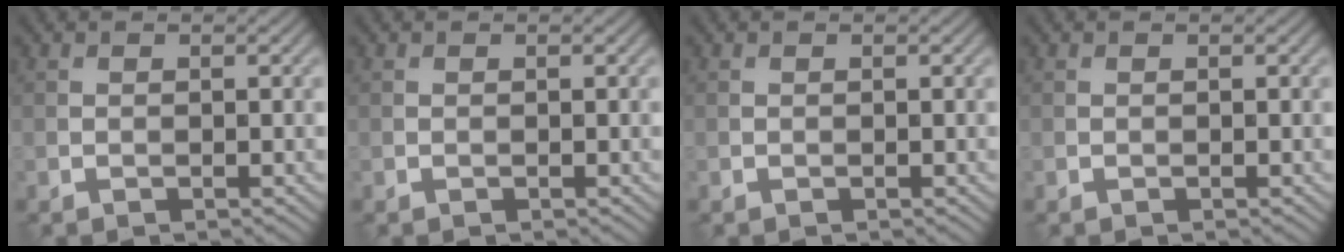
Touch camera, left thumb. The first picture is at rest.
{"total": 0.0}
{"total": 0.0}
{"total": 0.0}